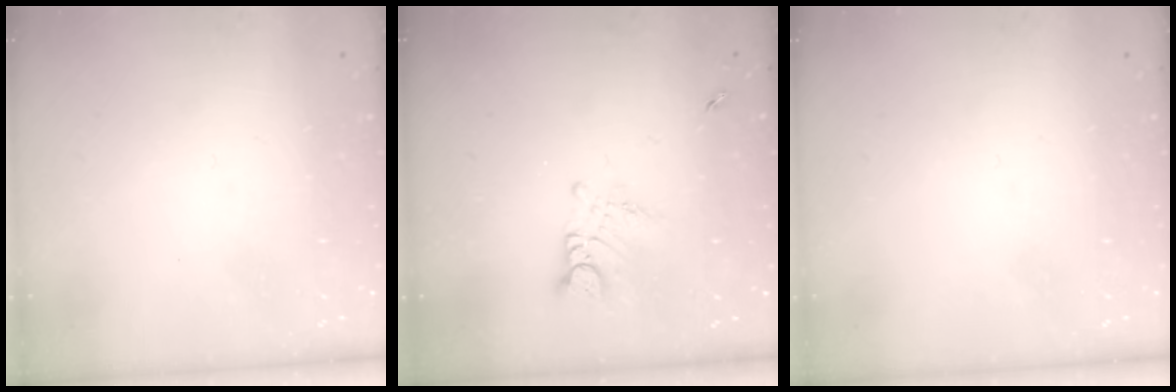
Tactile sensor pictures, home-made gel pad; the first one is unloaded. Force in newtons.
{"total": 2.8, "press": 2.8, "slide": 0.3}
{"total": 0.0}